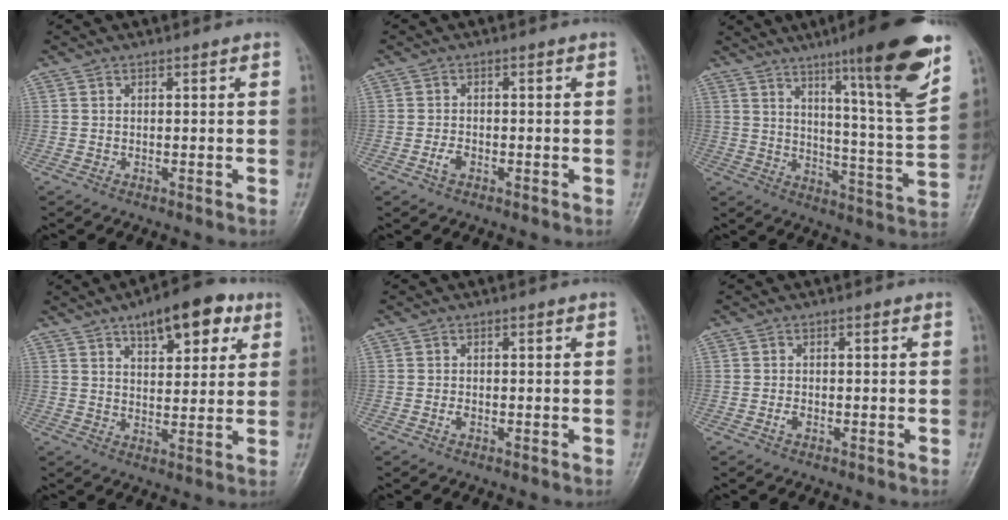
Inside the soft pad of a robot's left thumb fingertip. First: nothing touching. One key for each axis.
{"total": 2.0, "fx": -1.0, "fy": 1.2, "fz": 1.3, "tx": -0.028, "ty": 0.006, "tz": -0.020}
{"total": 19.8, "fx": 11.8, "fy": 1.6, "fz": 15.9, "tx": -0.204, "ty": -0.063, "tz": 0.174}
{"total": 12.4, "fx": 6.6, "fy": 5.6, "fz": 8.9, "tx": -0.092, "ty": -0.016, "tz": 0.092}
{"total": 0.9, "fx": -0.4, "fy": 0.5, "fz": 0.6, "tx": -0.013, "ty": 0.001, "tz": -0.008}
{"total": 1.2, "fx": -0.5, "fy": 0.7, "fz": 0.8, "tx": -0.017, "ty": 0.002, "tz": -0.011}